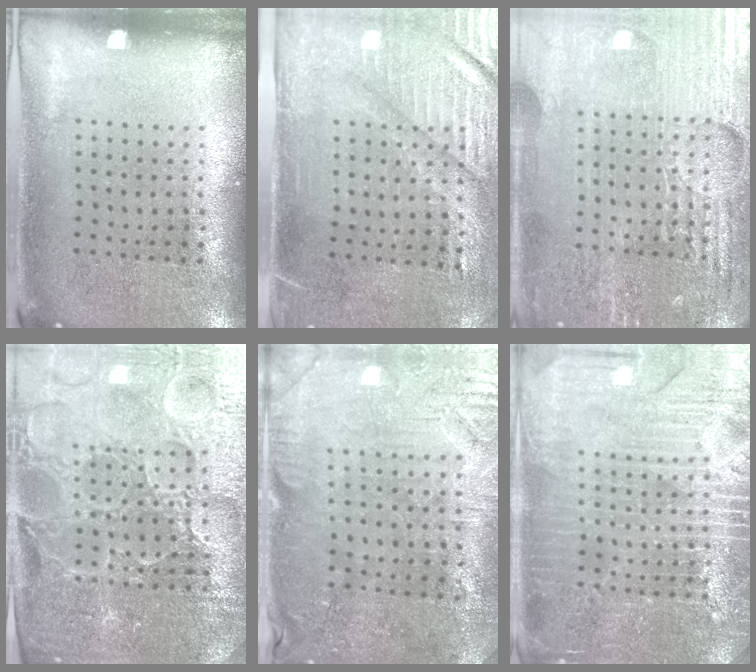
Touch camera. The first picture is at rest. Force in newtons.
{"total": 3.2, "press": 2.9, "slide": 1.5}
{"total": 4.8, "press": 4.5, "slide": 1.6}
{"total": 5.4, "press": 5.0, "slide": 2.1}
{"total": 0.9, "press": 0.8, "slide": 0.4}
{"total": 4.0, "press": 4.0, "slide": 0.6}